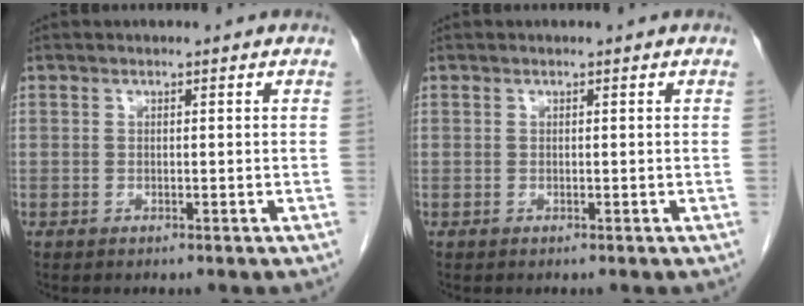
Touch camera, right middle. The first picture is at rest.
{"total": 0.0}